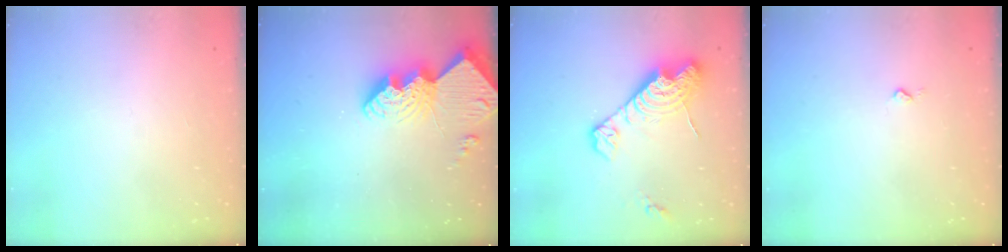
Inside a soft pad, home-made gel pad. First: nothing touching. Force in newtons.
{"total": 13.1, "press": 13.0, "slide": 0.8}
{"total": 14.2, "press": 14.2, "slide": 1.3}
{"total": 2.7, "press": 2.7, "slide": 0.4}